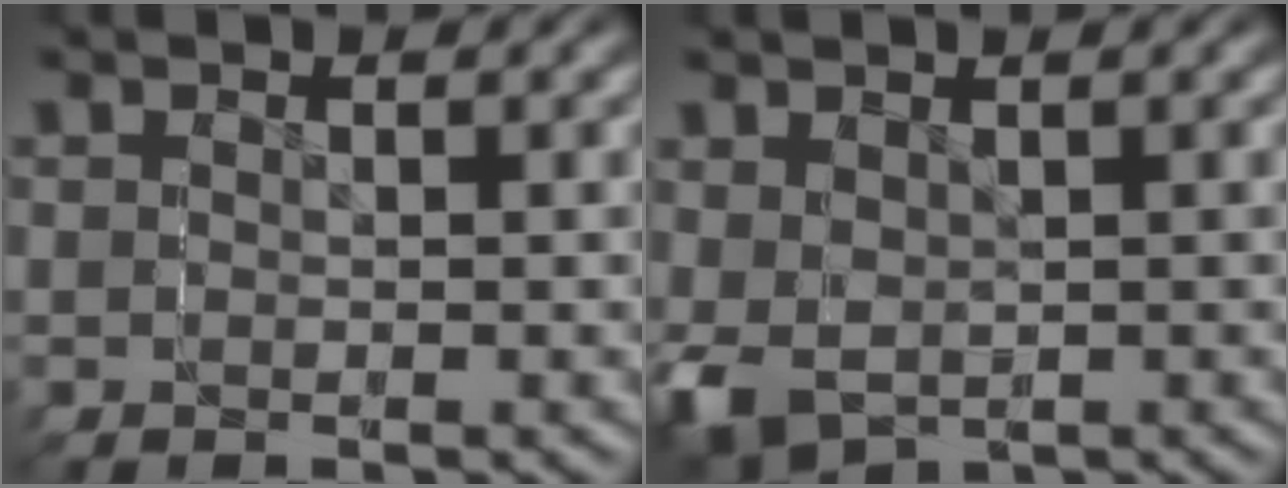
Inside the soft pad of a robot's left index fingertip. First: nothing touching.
{"total": 6.7, "force": [-2.2, 6.1, 1.9], "torque": [-0.080, -0.051, -0.012]}